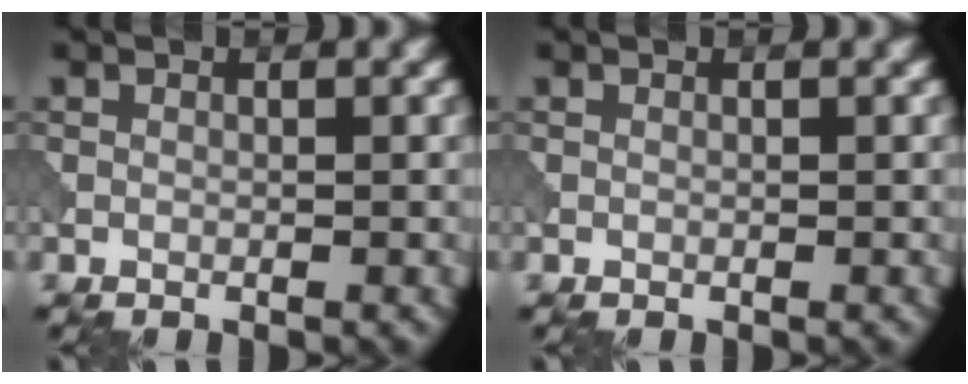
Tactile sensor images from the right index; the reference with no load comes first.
{"total": 0.0}